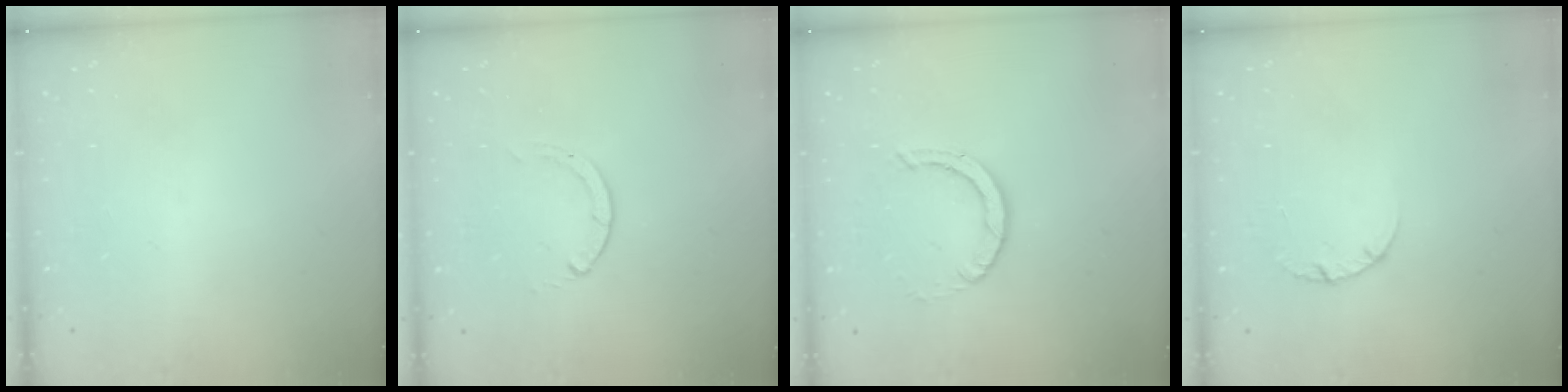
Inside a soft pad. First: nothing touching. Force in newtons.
{"total": 0.0}
{"total": 2.9, "press": 2.9, "slide": 0.2}
{"total": 2.6, "press": 2.6, "slide": 0.3}